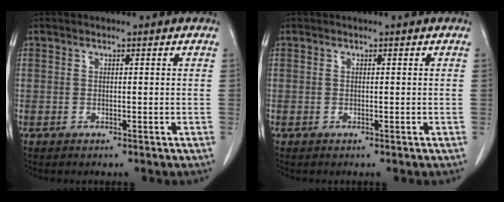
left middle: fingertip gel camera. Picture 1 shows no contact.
{"total": 0.0}